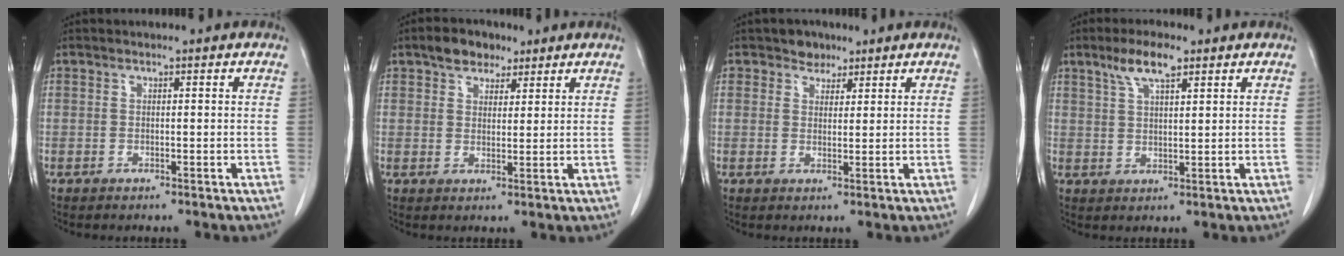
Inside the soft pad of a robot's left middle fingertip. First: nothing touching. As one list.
[{"total": 5.0, "force": [3.4, 3.0, 2.1], "torque": [-0.035, 0.013, 0.060]}, {"total": 2.9, "force": [2.0, 2.0, 0.3], "torque": [-0.003, 0.003, 0.029]}, {"total": 5.7, "force": [3.7, 1.3, 4.1], "torque": [-0.086, 0.009, 0.068]}]